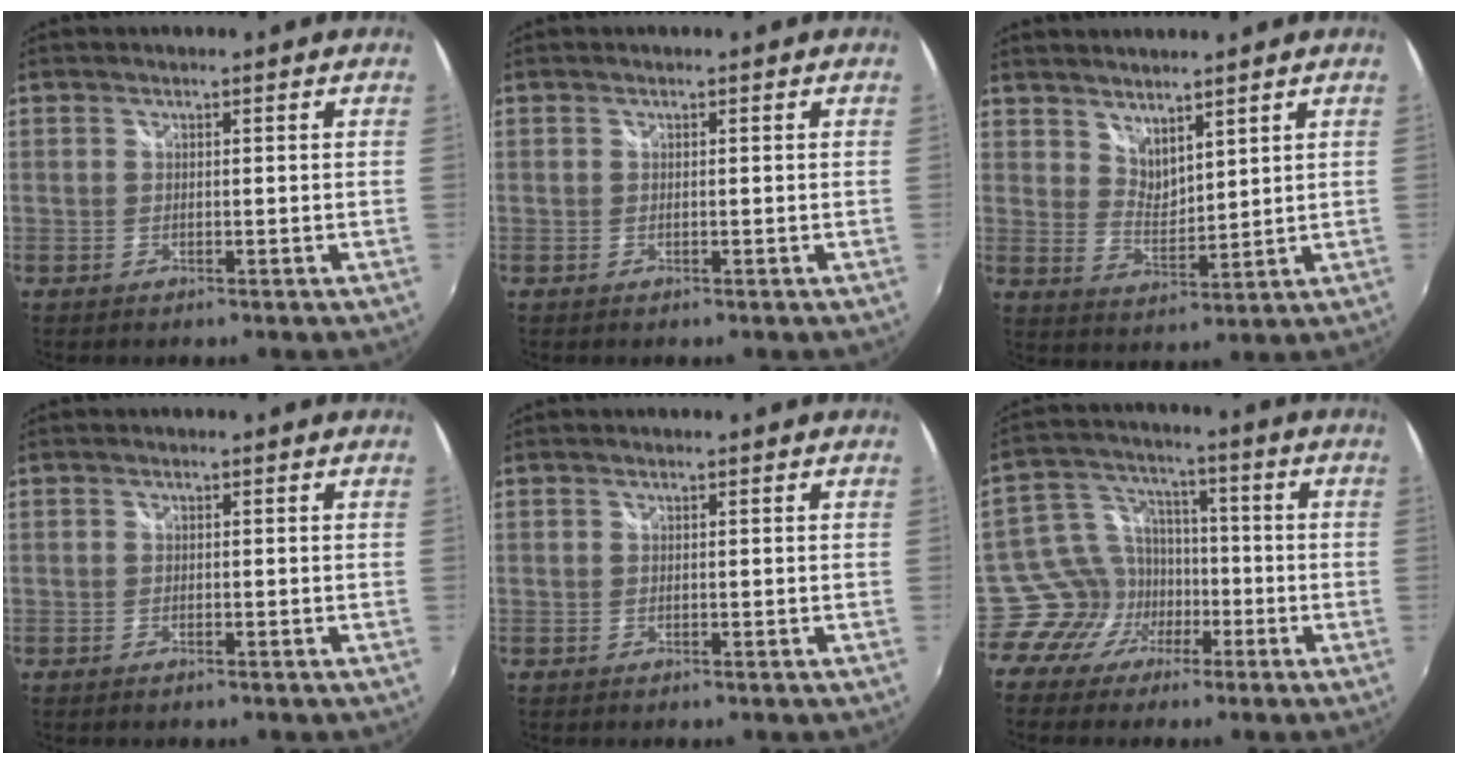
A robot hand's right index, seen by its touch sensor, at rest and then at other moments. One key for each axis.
{"total": 0.0}
{"total": 5.7, "fx": 4.8, "fy": 2.1, "fz": 2.2, "tx": -0.029, "ty": -0.004, "tz": 0.090}
{"total": 0.7, "fx": -0.6, "fy": 0.3, "fz": 0.3, "tx": -0.007, "ty": -0.003, "tz": -0.012}
{"total": 0.0}
{"total": 9.0, "fx": -4.6, "fy": 7.6, "fz": 1.6, "tx": -0.040, "ty": 0.034, "tz": -0.084}